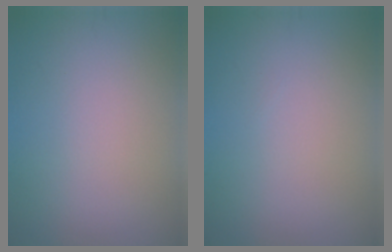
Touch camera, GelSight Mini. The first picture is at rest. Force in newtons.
{"total": 0.0}